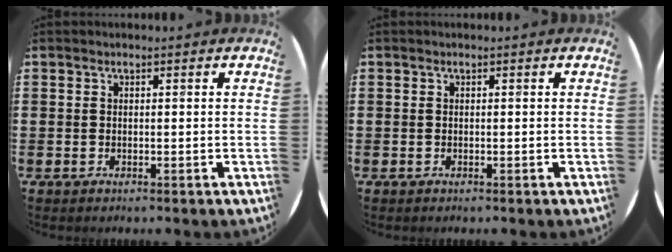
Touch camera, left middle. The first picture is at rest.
{"total": 0.0}